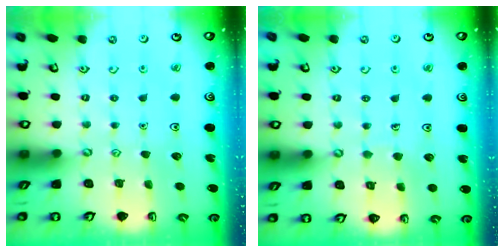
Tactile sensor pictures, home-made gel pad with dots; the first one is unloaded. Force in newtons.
{"total": 4.0, "press": 4.0, "slide": 0.4}